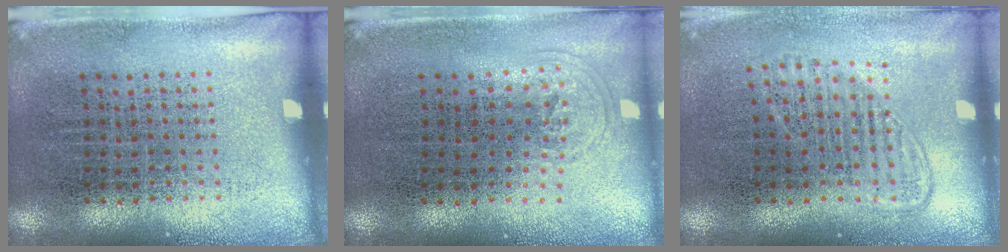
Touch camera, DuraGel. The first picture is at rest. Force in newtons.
{"total": 0.9, "press": 0.6, "slide": 0.6}
{"total": 1.4, "press": 1.2, "slide": 0.7}